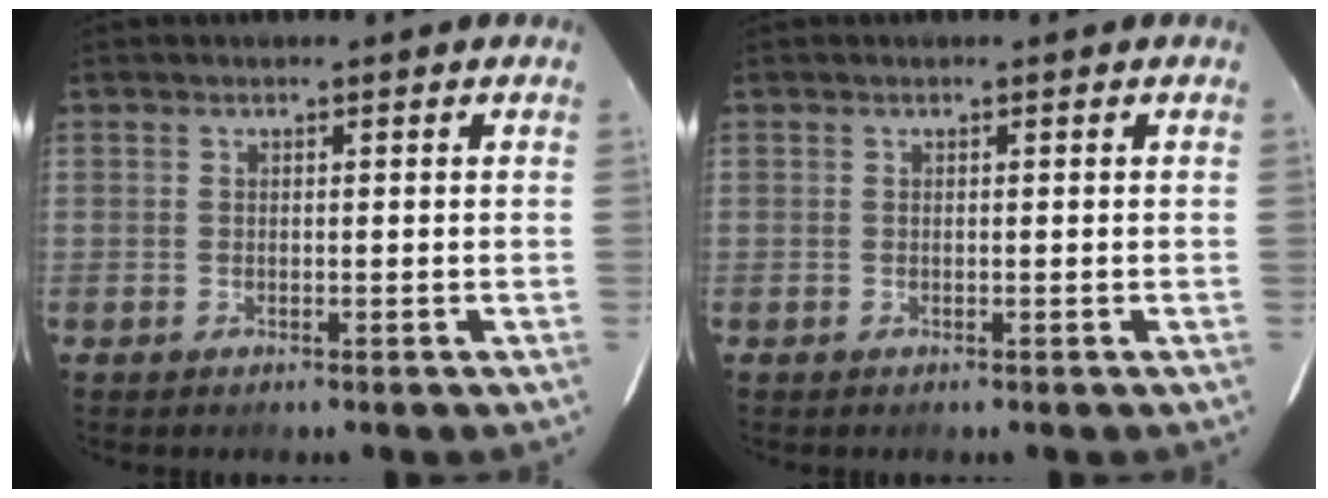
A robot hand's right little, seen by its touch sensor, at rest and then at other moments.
{"total": 0.0}